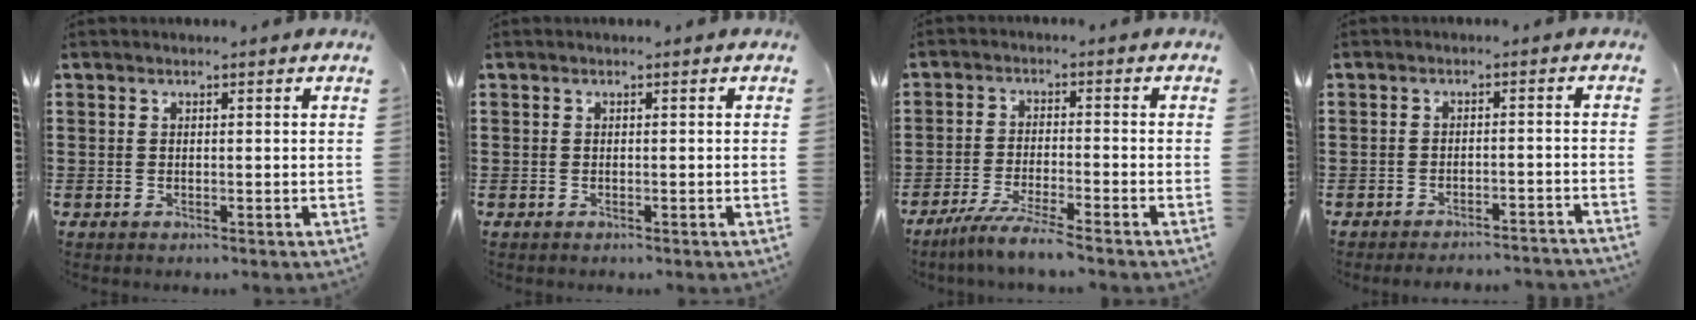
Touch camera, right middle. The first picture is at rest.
{"total": 0.0}
{"total": 4.9, "force": [-4.3, -0.4, 2.4], "torque": [-0.051, -0.016, -0.082]}
{"total": 2.7, "force": [-2.6, -0.2, 0.3], "torque": [-0.008, 0.001, -0.055]}